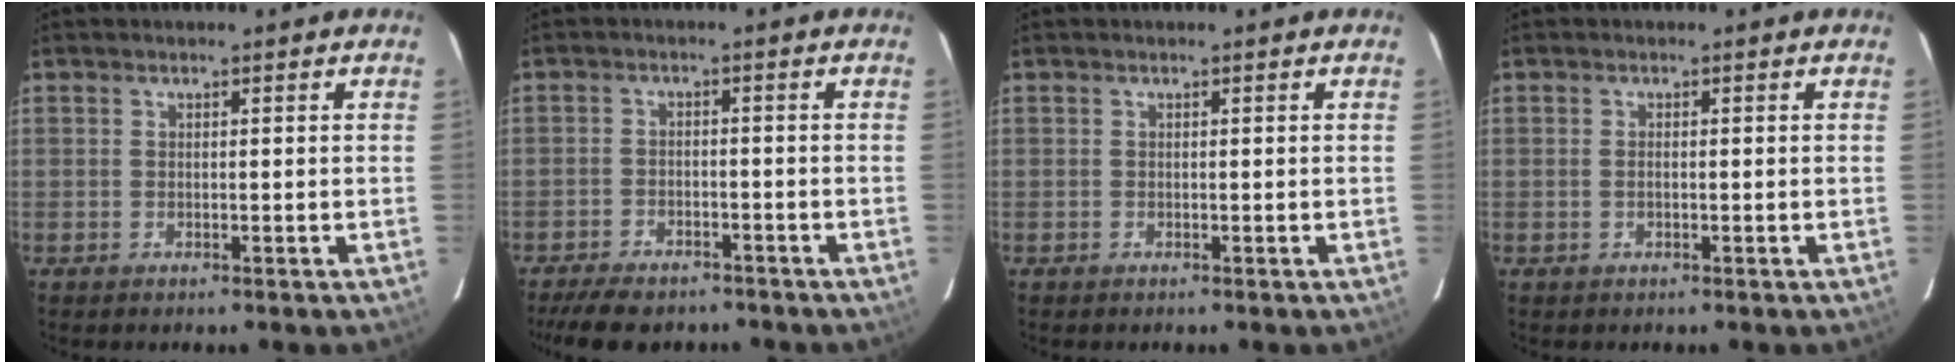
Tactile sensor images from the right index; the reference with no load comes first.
{"total": 10.1, "force": [-8.4, 4.0, 4.1], "torque": [-0.102, -0.010, -0.130]}
{"total": 0.0}
{"total": 0.7, "force": [-0.2, 0.4, 0.6], "torque": [-0.012, 0.000, -0.005]}